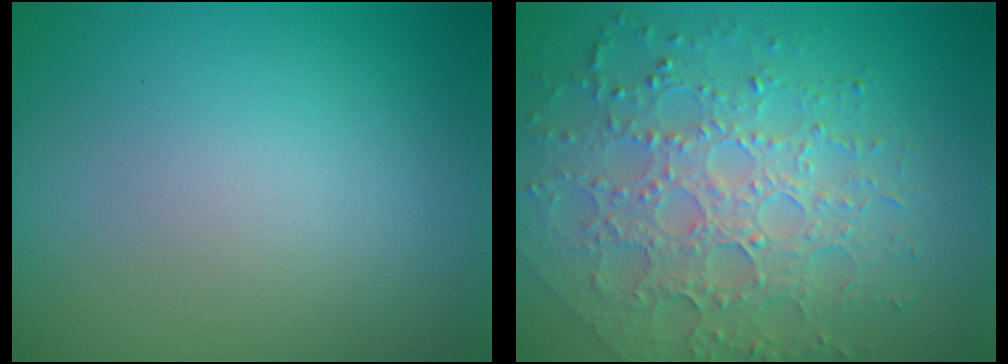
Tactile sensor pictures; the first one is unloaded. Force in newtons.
{"total": 7.2, "press": 5.2, "slide": 5.0}